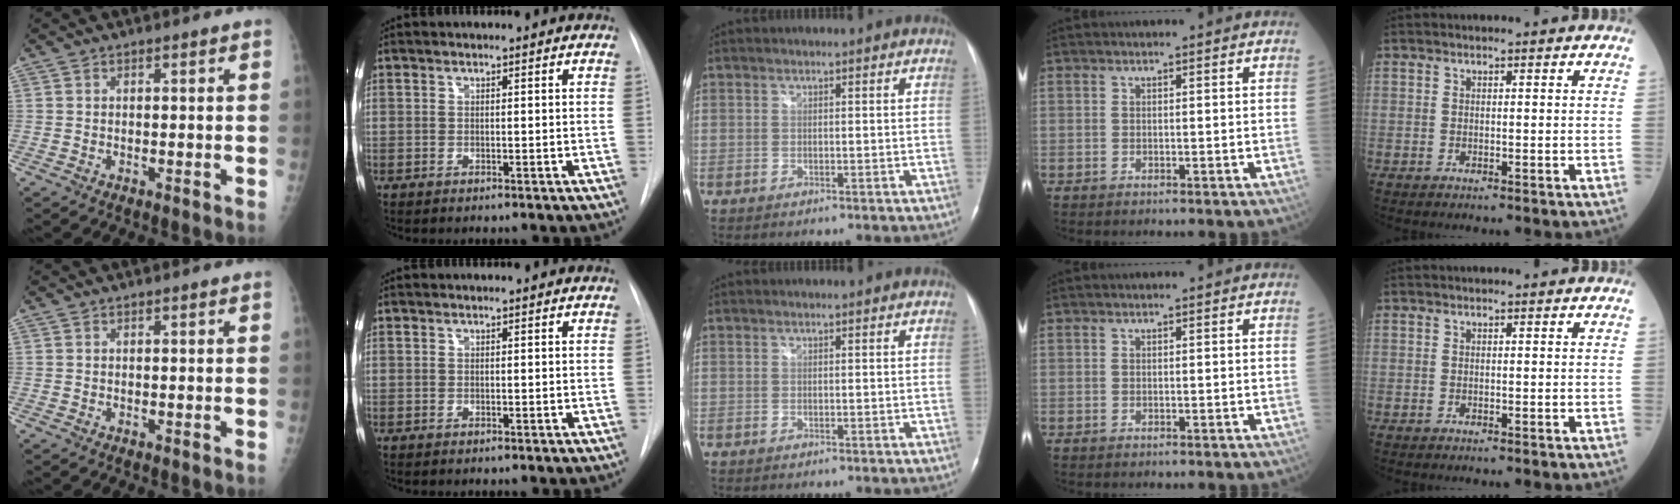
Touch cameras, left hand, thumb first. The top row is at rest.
{}